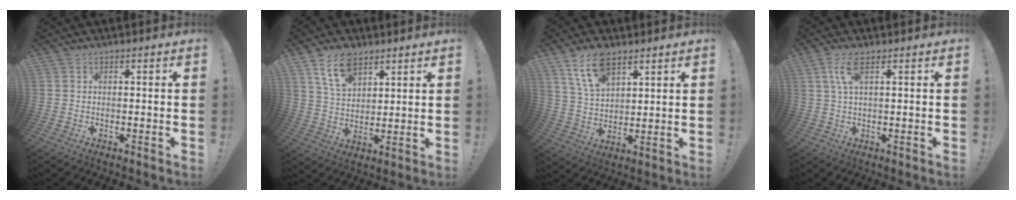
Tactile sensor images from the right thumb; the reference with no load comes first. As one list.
[{"total": 10.7, "force": [7.0, 5.8, 5.5], "torque": [-0.100, -0.026, 0.132]}, {"total": 10.9, "force": [7.2, 5.4, 6.1], "torque": [-0.116, -0.026, 0.137]}, {"total": 5.5, "force": [2.3, 1.6, 4.8], "torque": [-0.091, 0.002, 0.039]}]